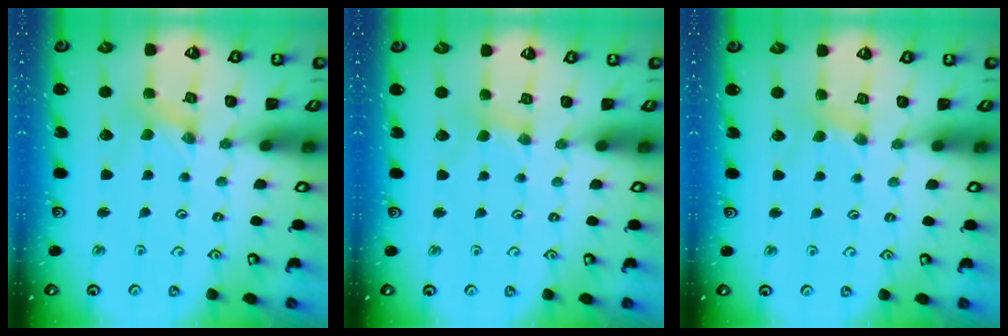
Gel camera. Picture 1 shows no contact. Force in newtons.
{"total": 1.6, "press": 1.5, "slide": 0.3}
{"total": 2.2, "press": 2.2, "slide": 0.4}